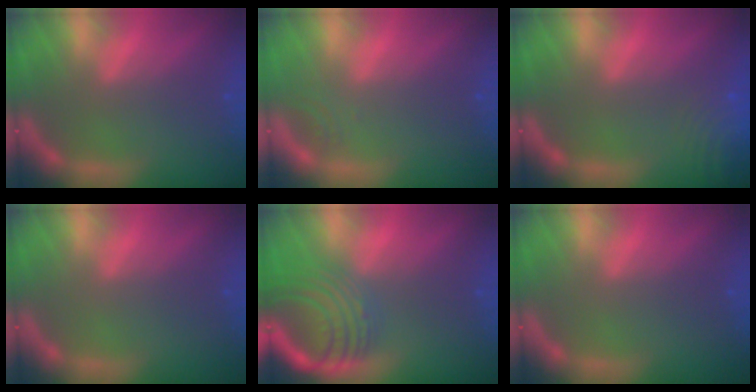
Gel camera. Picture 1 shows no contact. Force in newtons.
{"total": 1.0}
{"total": 8.0}
{"total": 0.0}
{"total": 9.1}
{"total": 0.0}